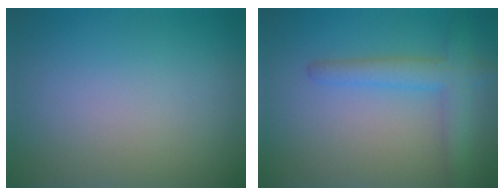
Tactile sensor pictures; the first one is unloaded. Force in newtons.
{"total": 3.3, "press": 3.3, "slide": 0.2}